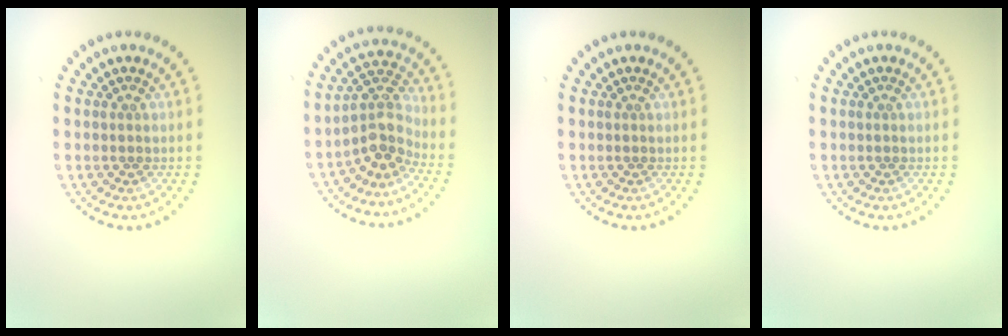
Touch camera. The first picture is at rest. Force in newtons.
{"total": 3.8, "press": 2.8, "slide": 2.6}
{"total": 0.0}
{"total": 0.0}